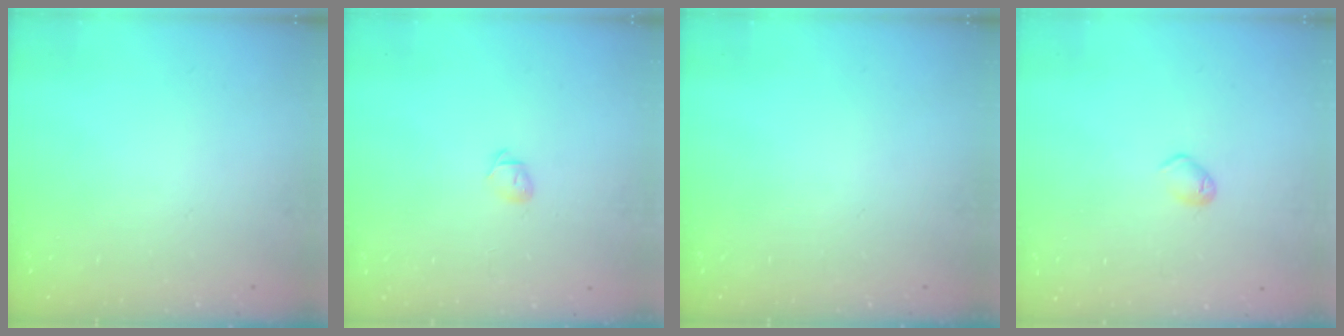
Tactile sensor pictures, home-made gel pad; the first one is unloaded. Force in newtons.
{"total": 3.7, "press": 3.6, "slide": 0.9}
{"total": 0.0}
{"total": 5.1, "press": 5.1, "slide": 0.7}